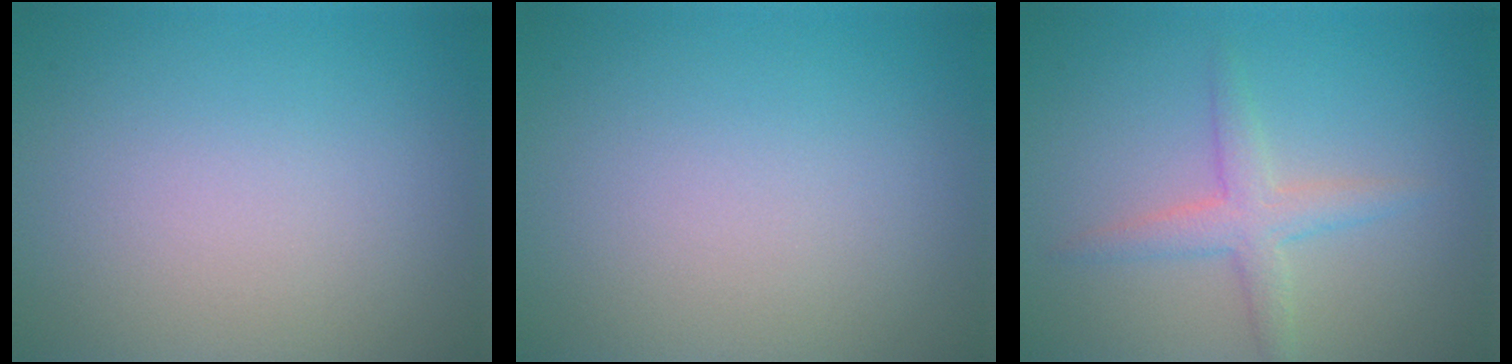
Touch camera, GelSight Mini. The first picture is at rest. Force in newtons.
{"total": 0.0}
{"total": 2.7, "press": 2.7, "slide": 0.1}